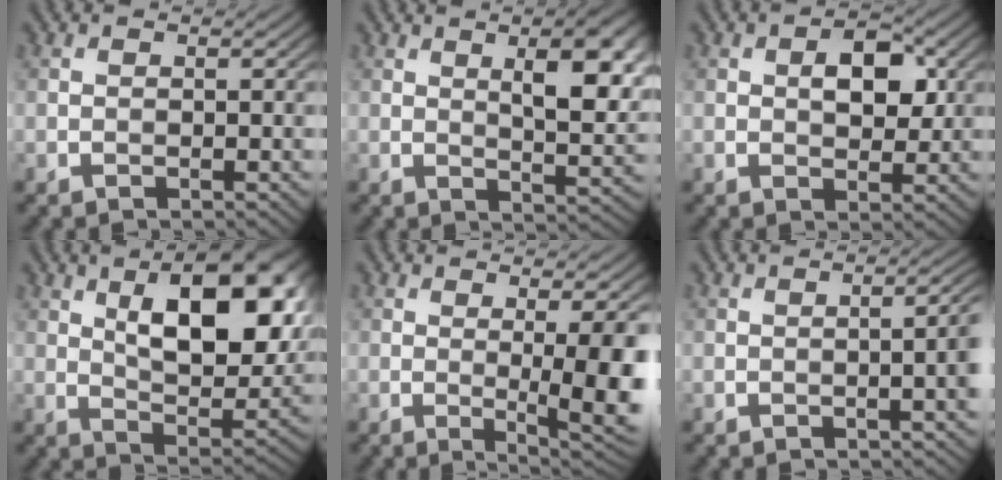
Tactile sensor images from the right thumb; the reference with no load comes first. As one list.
[{"total": 9.4, "force": [2.9, 3.5, 8.2], "torque": [-0.118, 0.003, 0.039]}, {"total": 5.0, "force": [1.0, 2.9, 4.0], "torque": [-0.059, 0.001, 0.014]}, {"total": 15.3, "force": [5.3, 7.2, 12.5], "torque": [-0.178, 0.006, 0.078]}, {"total": 9.2, "force": [-0.1, 2.3, 8.9], "torque": [-0.104, 0.005, -0.003]}, {"total": 4.9, "force": [-0.4, 1.2, 4.7], "torque": [-0.058, 0.007, -0.006]}]